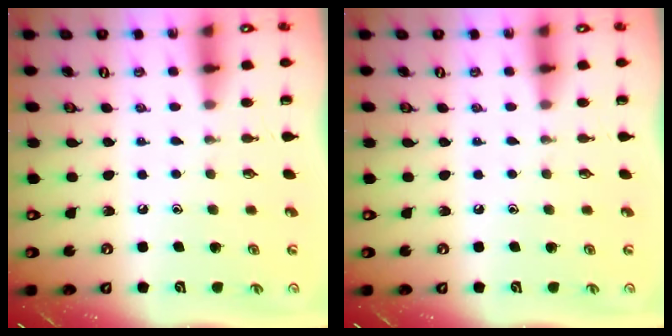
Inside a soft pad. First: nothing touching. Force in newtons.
{"total": 0.0}